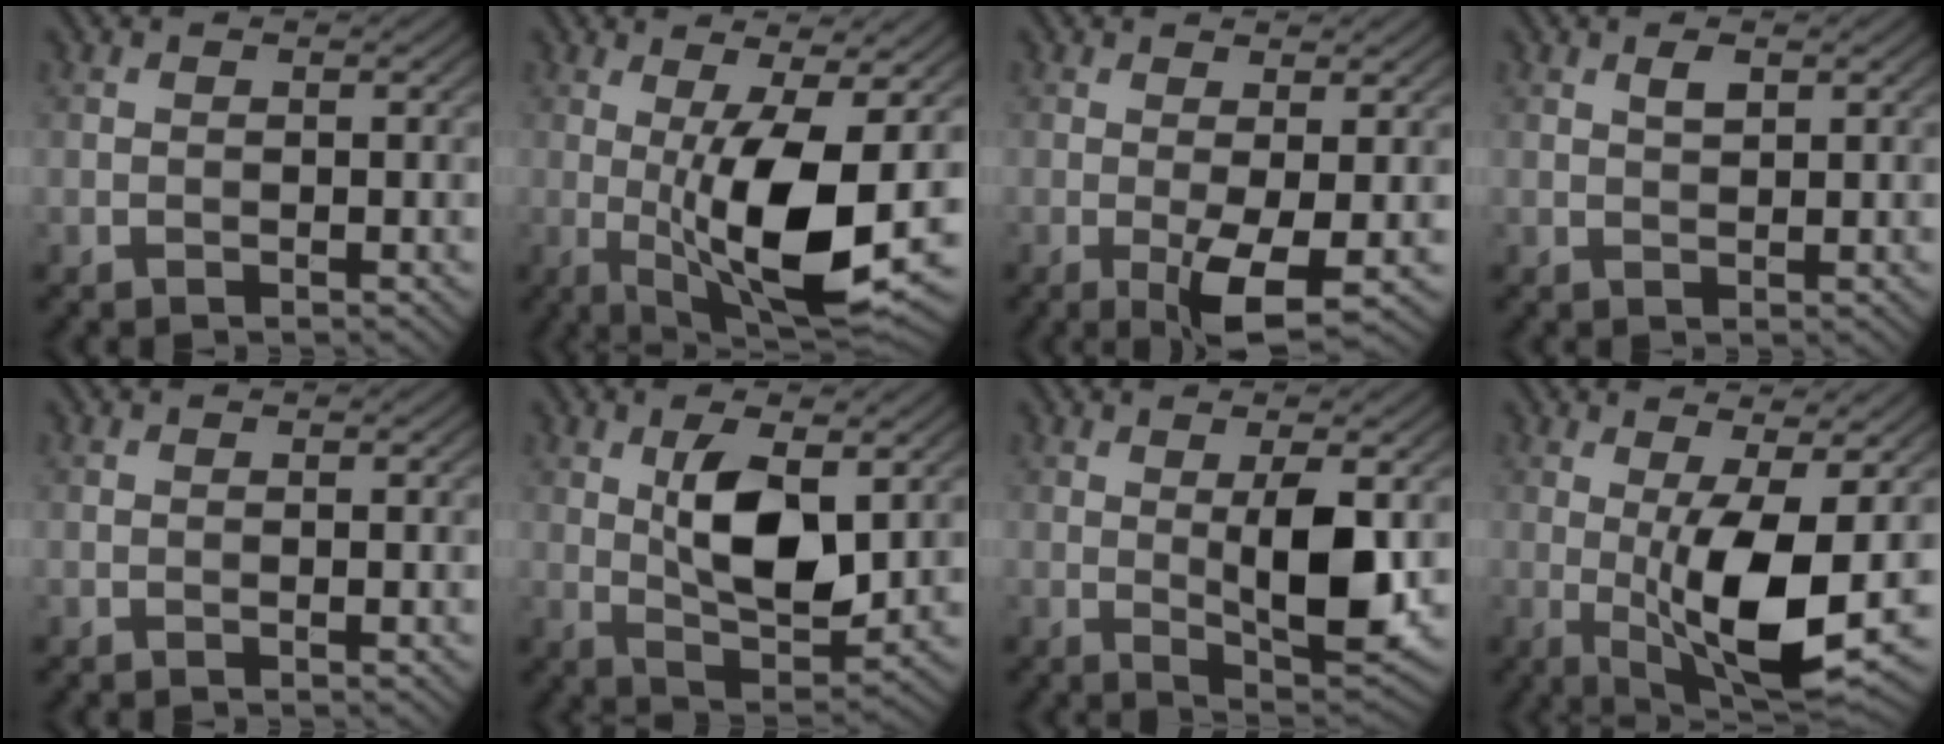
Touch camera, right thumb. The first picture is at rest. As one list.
[{"total": 12.7, "force": [-1.0, 3.5, 12.2], "torque": [-0.214, -0.012, -0.010]}, {"total": 4.8, "force": [-1.1, 0.9, 4.6], "torque": [-0.086, -0.002, -0.019]}, {"total": 1.5, "force": [0.8, 0.6, 1.1], "torque": [-0.024, 0.000, 0.016]}, {"total": 0.0}, {"total": 8.9, "force": [2.0, 3.9, 7.7], "torque": [-0.146, -0.005, 0.038]}, {"total": 7.6, "force": [0.5, 2.2, 7.3], "torque": [-0.126, -0.003, 0.013]}, {"total": 10.9, "force": [-0.9, 3.0, 10.5], "torque": [-0.189, -0.009, -0.011]}]